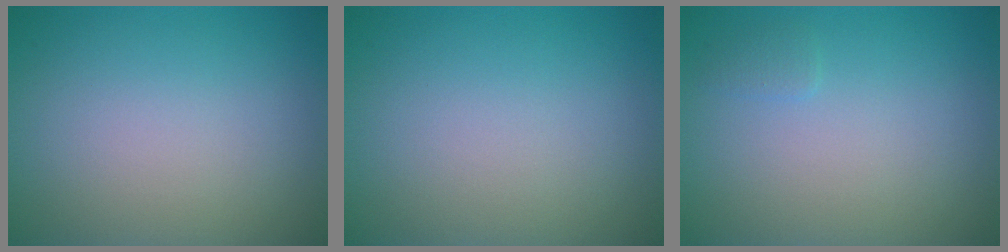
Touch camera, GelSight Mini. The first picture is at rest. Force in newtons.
{"total": 0.0}
{"total": 0.6, "press": 0.6, "slide": 0.0}